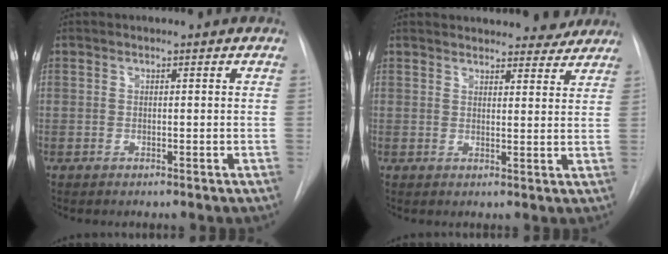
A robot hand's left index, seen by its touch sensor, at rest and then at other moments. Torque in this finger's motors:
{"motor_torque": [0.66, -0.51, 0.05, 0.01]}